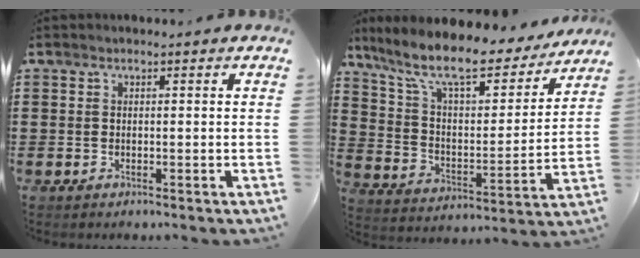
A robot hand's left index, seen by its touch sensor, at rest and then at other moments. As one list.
[{"total": 11.3, "force": [9.4, 2.1, 5.9], "torque": [-0.153, -0.054, 0.161]}]